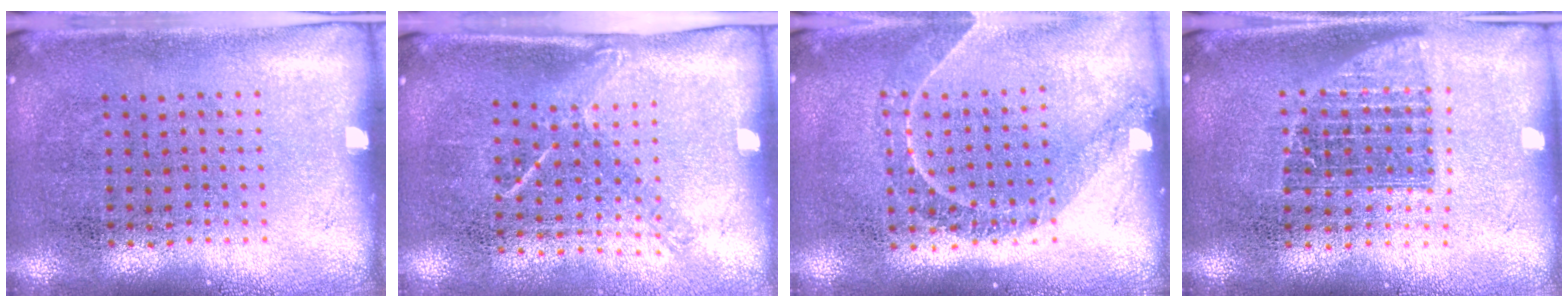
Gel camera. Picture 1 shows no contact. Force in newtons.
{"total": 1.4, "press": 1.0, "slide": 1.0}
{"total": 1.2, "press": 1.1, "slide": 0.5}
{"total": 1.3, "press": 1.1, "slide": 0.7}